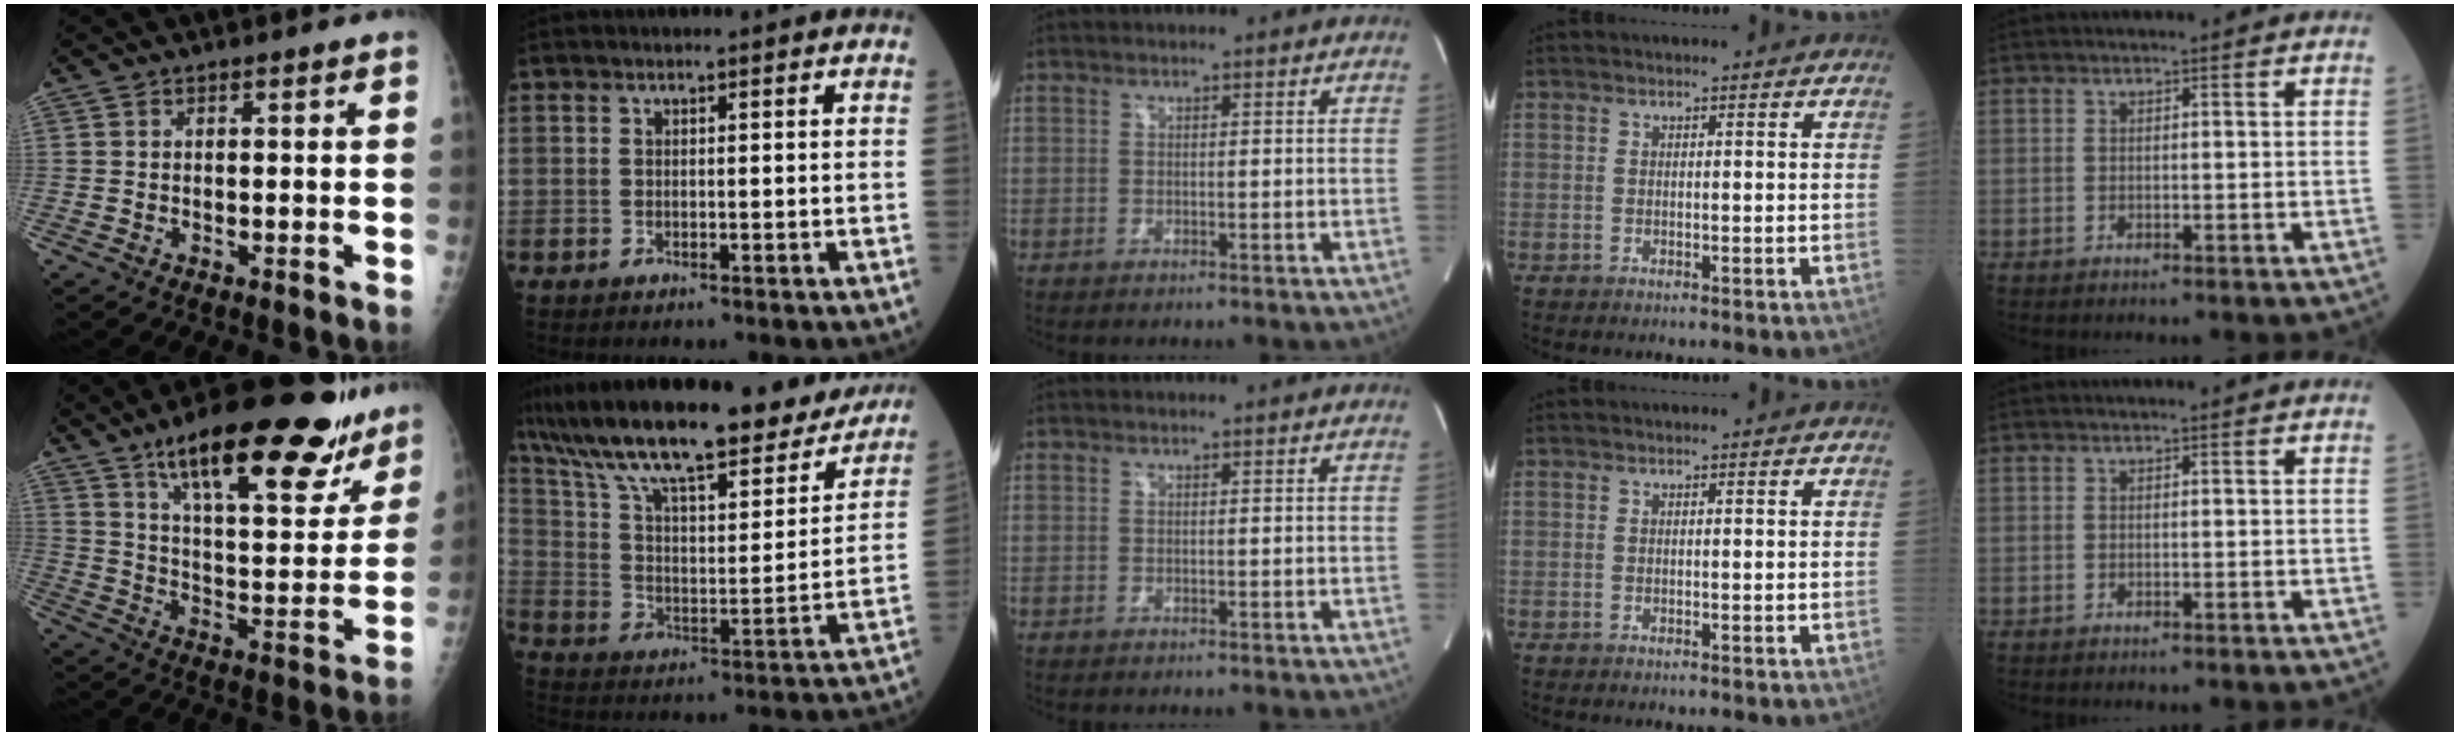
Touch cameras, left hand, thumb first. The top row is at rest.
{"thumb": {"total": 26.2, "force": [17.2, 8.9, 17.7], "torque": [-0.213, -0.054, 0.260]}, "index": {"total": 27.8, "force": [22.9, 6.5, 14.3], "torque": [-0.241, 0.002, 0.338]}}